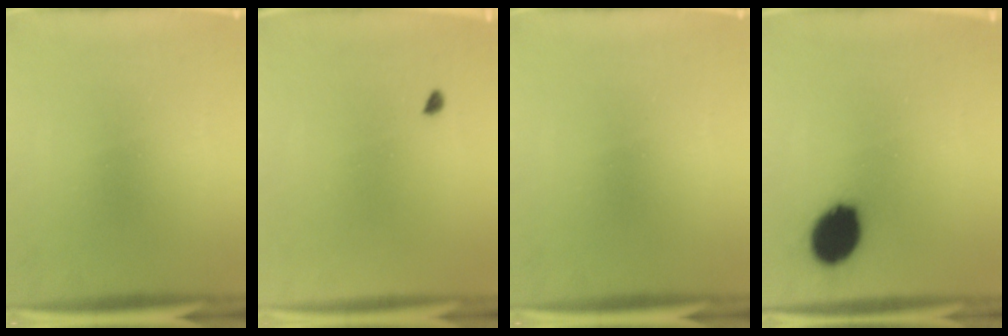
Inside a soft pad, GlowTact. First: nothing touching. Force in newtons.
{"total": 0.8}
{"total": 0.0}
{"total": 12.2}